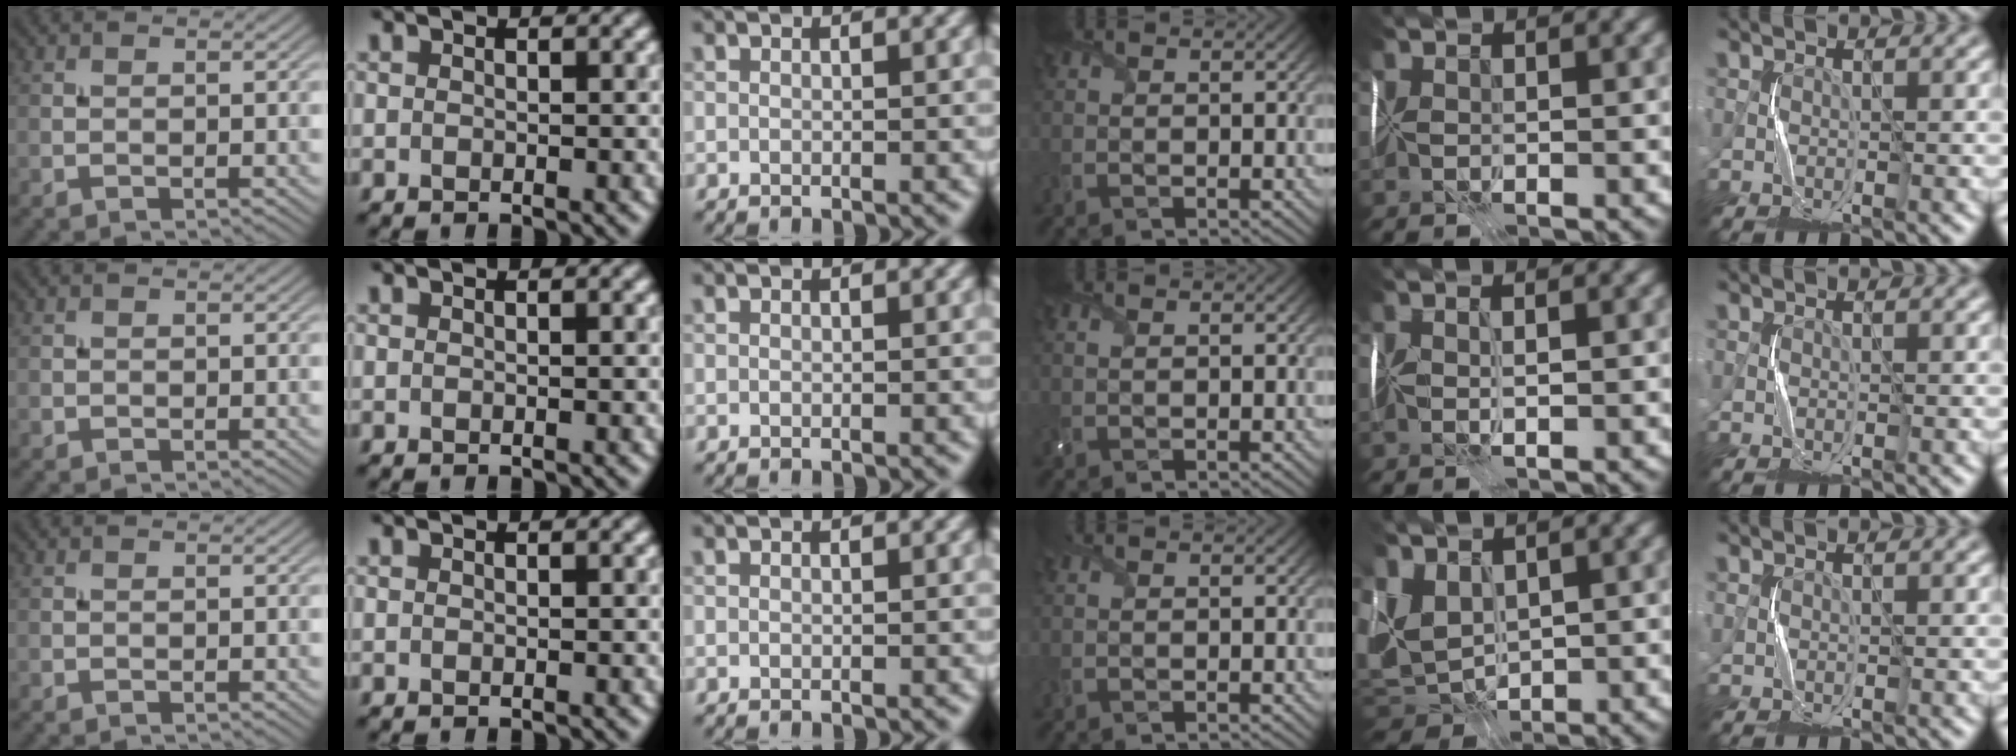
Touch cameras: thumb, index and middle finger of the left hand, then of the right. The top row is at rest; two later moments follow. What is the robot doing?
{"motion": "fold", "object": "handkerchief"}